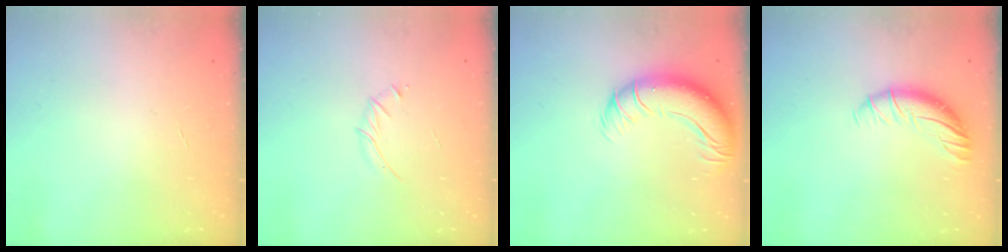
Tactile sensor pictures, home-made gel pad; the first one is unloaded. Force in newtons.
{"total": 3.4, "press": 3.2, "slide": 1.0}
{"total": 11.7, "press": 11.3, "slide": 2.9}
{"total": 9.0, "press": 8.9, "slide": 1.1}